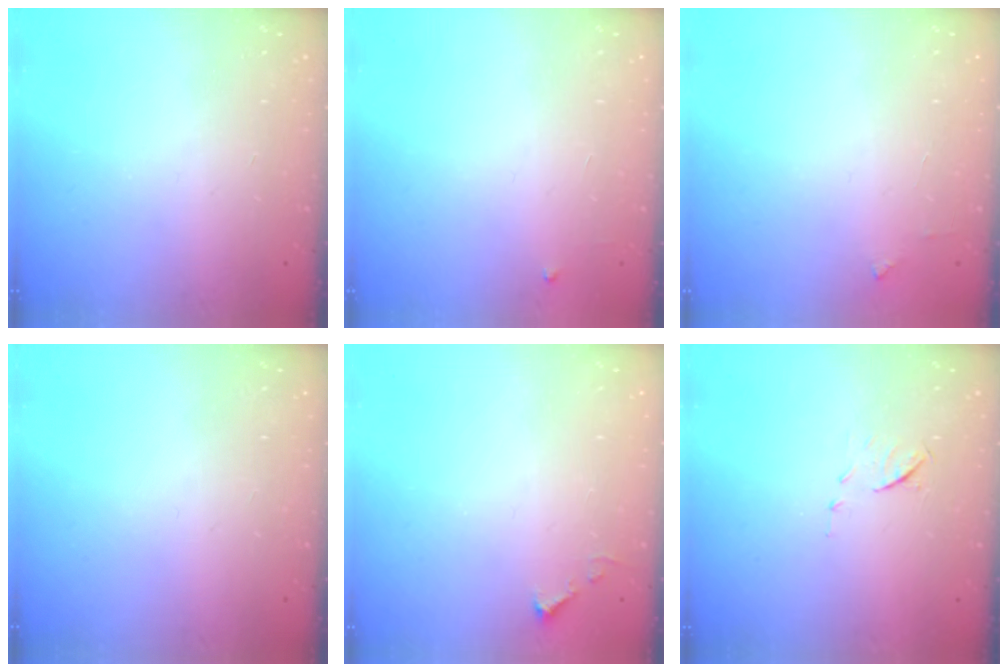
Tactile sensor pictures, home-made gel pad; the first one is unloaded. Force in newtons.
{"total": 2.6, "press": 2.6, "slide": 0.4}
{"total": 2.6, "press": 2.6, "slide": 0.2}
{"total": 0.0}
{"total": 3.7, "press": 3.6, "slide": 0.5}
{"total": 6.3, "press": 6.2, "slide": 0.6}